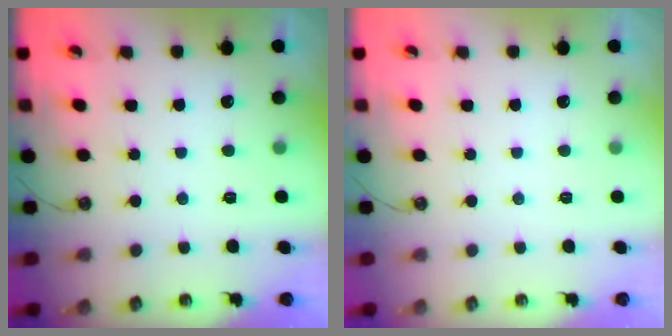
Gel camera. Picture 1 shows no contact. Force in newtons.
{"total": 0.0}